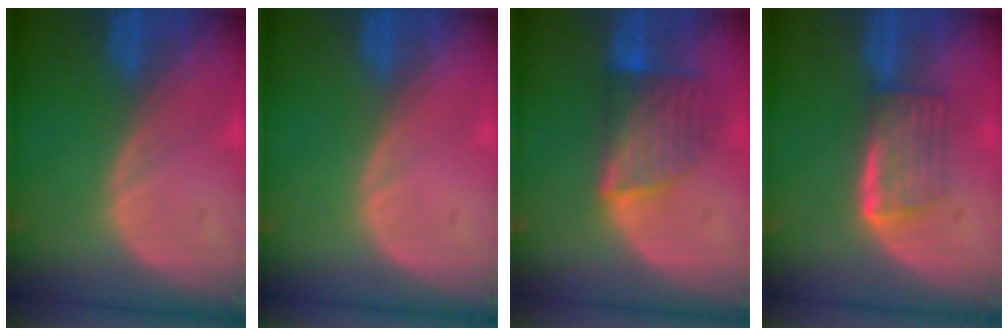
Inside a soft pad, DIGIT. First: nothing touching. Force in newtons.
{"total": 0.0}
{"total": 6.9, "press": 6.5, "slide": 2.2}
{"total": 5.8, "press": 4.9, "slide": 3.0}